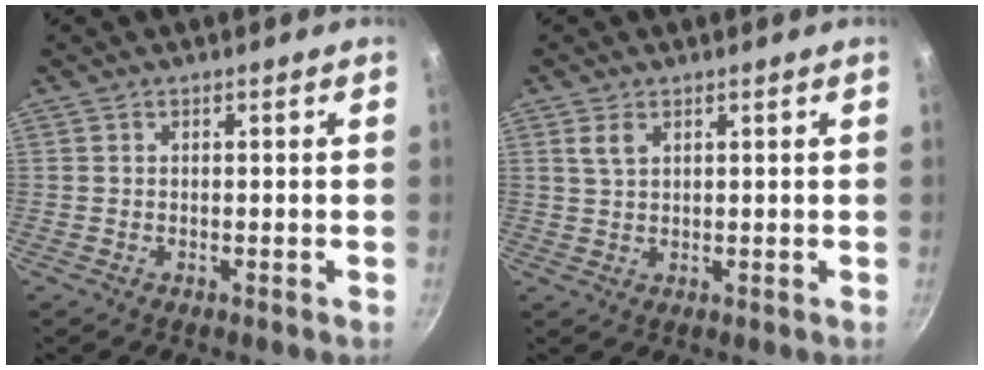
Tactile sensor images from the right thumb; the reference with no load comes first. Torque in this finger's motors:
{"motor_torque": [-0.13, 0.44, 0.61, 0.64, 0.11]}